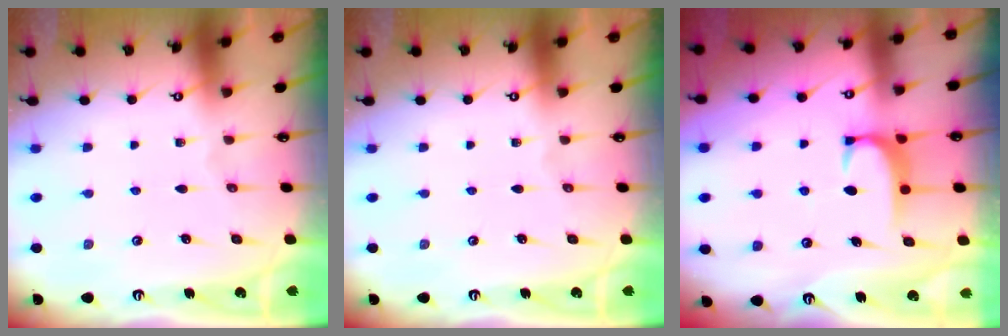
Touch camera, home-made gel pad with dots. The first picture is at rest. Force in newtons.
{"total": 0.0}
{"total": 1.7, "press": 1.6, "slide": 0.6}